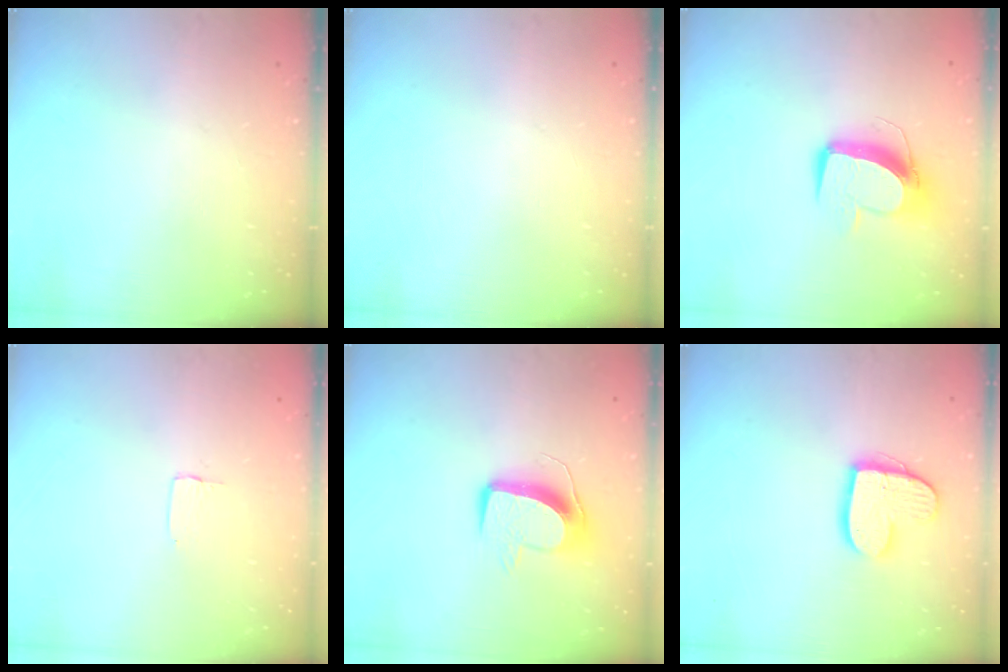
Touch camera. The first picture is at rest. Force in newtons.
{"total": 0.0}
{"total": 10.4, "press": 10.3, "slide": 1.0}
{"total": 3.1, "press": 3.1, "slide": 0.2}
{"total": 10.4, "press": 10.3, "slide": 0.8}
{"total": 13.5, "press": 13.5, "slide": 0.9}